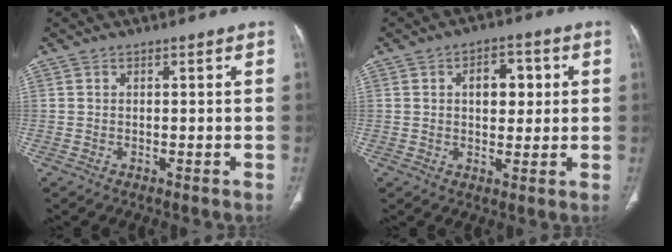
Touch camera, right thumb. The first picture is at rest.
{"total": 7.3, "force": [1.6, 4.5, 5.4], "torque": [-0.048, 0.004, 0.023]}